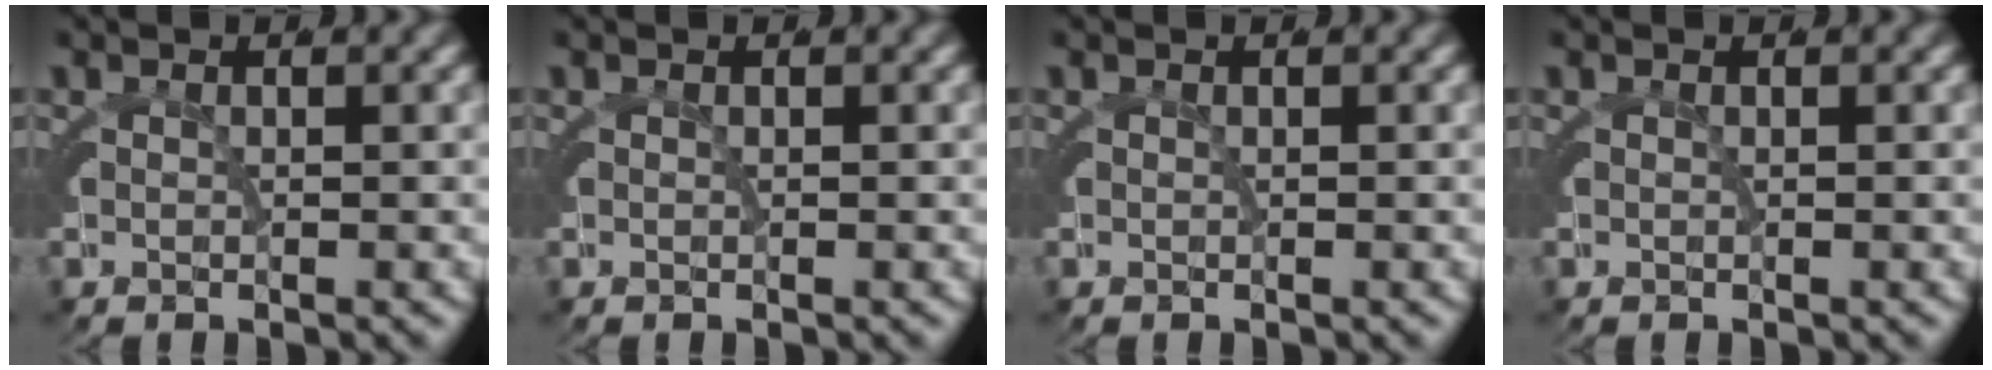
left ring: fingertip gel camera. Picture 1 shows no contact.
{"total": 0.0}
{"total": 0.0}
{"total": 0.0}